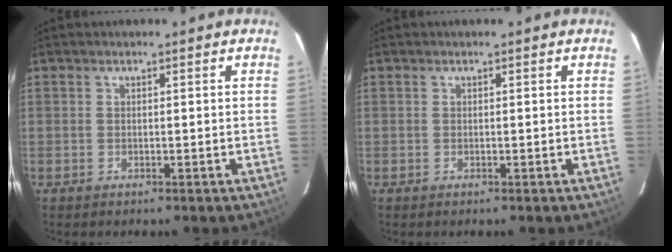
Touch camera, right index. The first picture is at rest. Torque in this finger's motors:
{"motor_torque": [0.00, 0.00, 0.02, 0.00]}